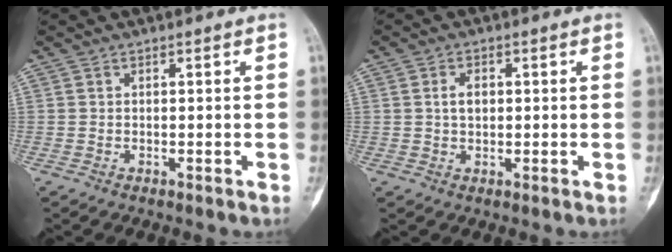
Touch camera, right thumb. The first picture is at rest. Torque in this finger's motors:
{"motor_torque": [0.26, 0.07, 0.14, -0.20, 0.09]}